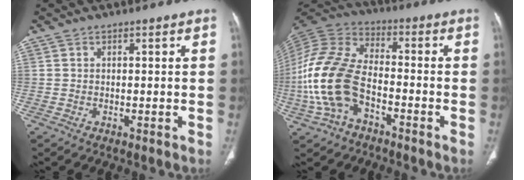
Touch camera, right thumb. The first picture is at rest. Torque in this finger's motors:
{"motor_torque": [0.22, 1.32, 1.90, -0.65, 0.63]}